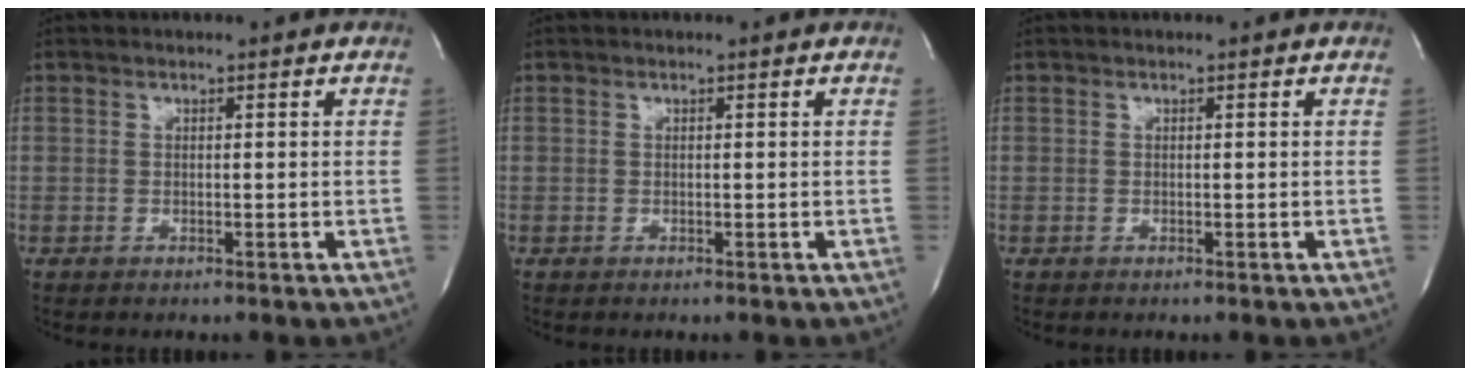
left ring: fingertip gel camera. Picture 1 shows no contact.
{"total": 0.0}
{"total": 0.0}